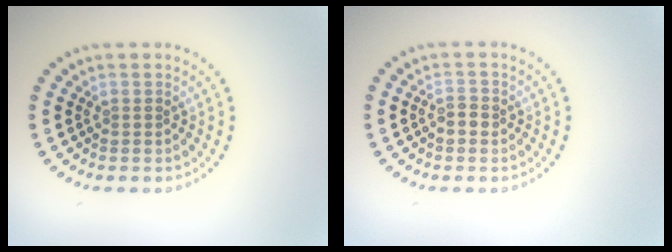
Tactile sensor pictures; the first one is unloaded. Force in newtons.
{"total": 1.3, "press": 1.3, "slide": 0.1}